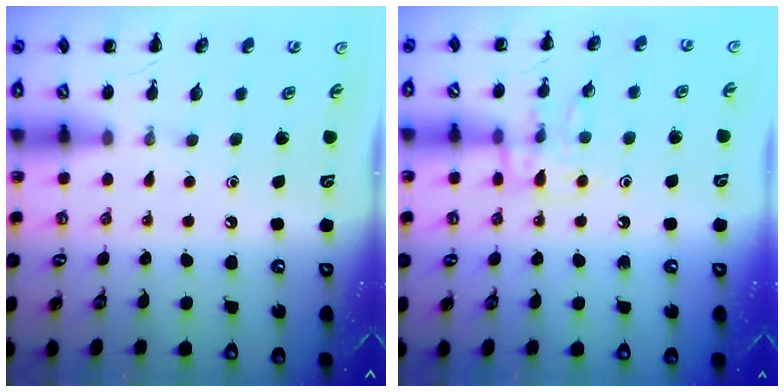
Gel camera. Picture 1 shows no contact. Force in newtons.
{"total": 11.0, "press": 11.0, "slide": 0.7}